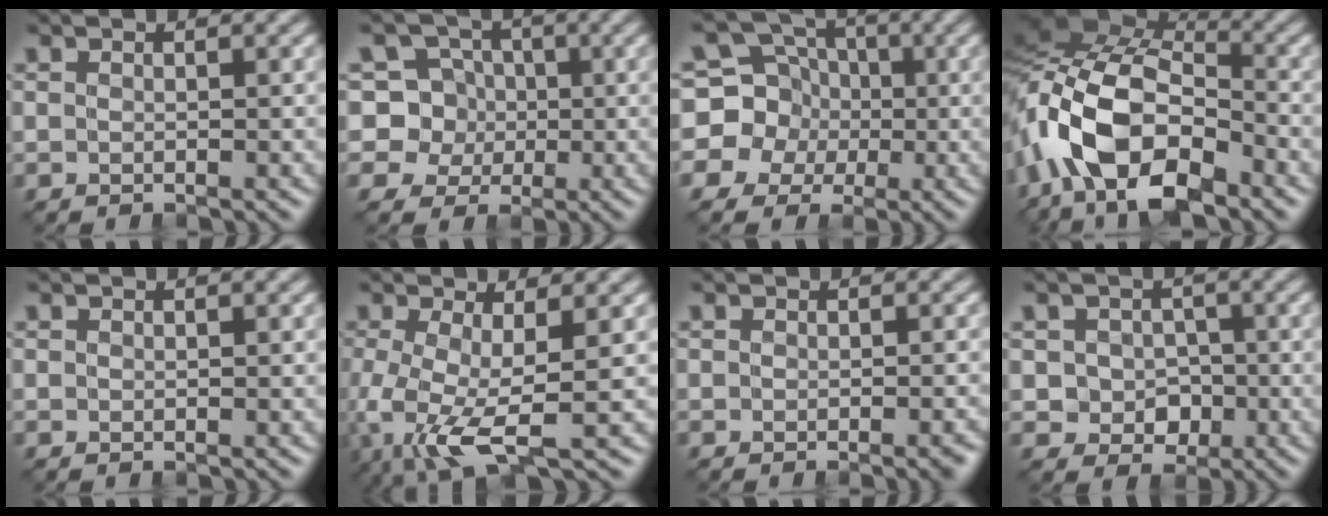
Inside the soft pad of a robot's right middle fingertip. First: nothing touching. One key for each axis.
{"total": 6.9, "fx": 1.3, "fy": 6.5, "fz": 2.0, "tx": -0.028, "ty": 0.024, "tz": 0.007}
{"total": 8.3, "fx": -0.4, "fy": 7.9, "fz": 2.3, "tx": -0.064, "ty": 0.030, "tz": -0.039}
{"total": 14.8, "fx": -5.1, "fy": 8.9, "fz": 10.6, "tx": -0.228, "ty": 0.003, "tz": -0.099}
{"total": 0.0}
{"total": 6.9, "fx": -2.2, "fy": 2.0, "fz": 6.2, "tx": -0.147, "ty": -0.021, "tz": -0.045}
{"total": 1.7, "fx": -1.0, "fy": 0.3, "fz": 1.3, "tx": -0.014, "ty": -0.005, "tz": -0.011}
{"total": 3.3, "fx": -0.4, "fy": 2.9, "fz": 1.3, "tx": -0.007, "ty": -0.007, "tz": -0.013}